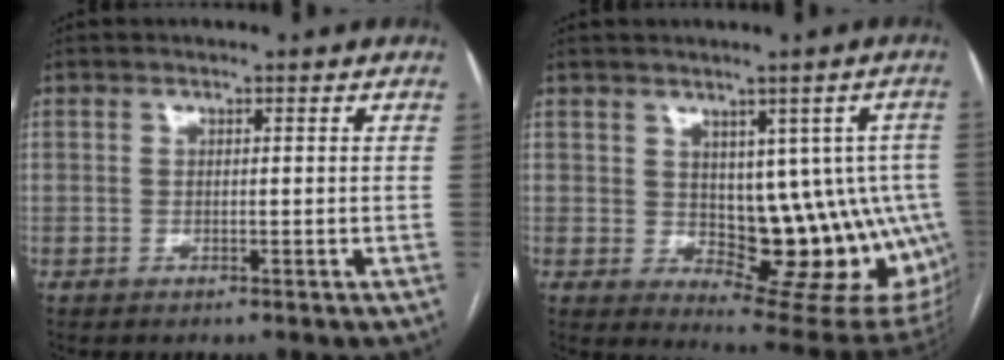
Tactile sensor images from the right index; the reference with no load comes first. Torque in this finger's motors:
{"motor_torque": [0.79, 0.31, 0.16, 0.02]}